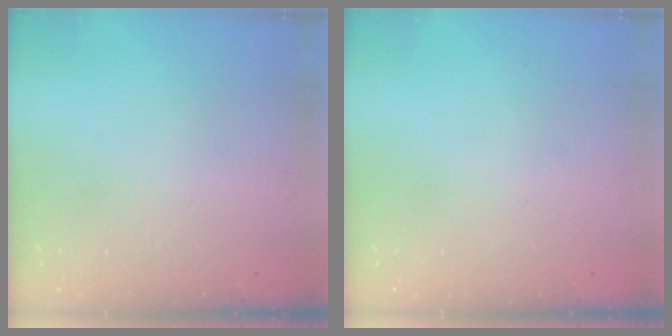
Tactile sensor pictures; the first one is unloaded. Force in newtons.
{"total": 0.0}